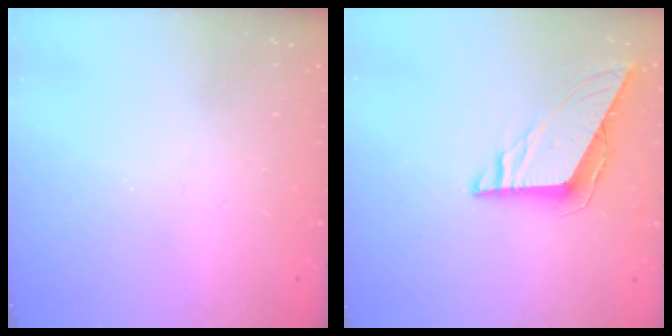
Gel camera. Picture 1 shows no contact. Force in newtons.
{"total": 8.5, "press": 8.5, "slide": 0.3}